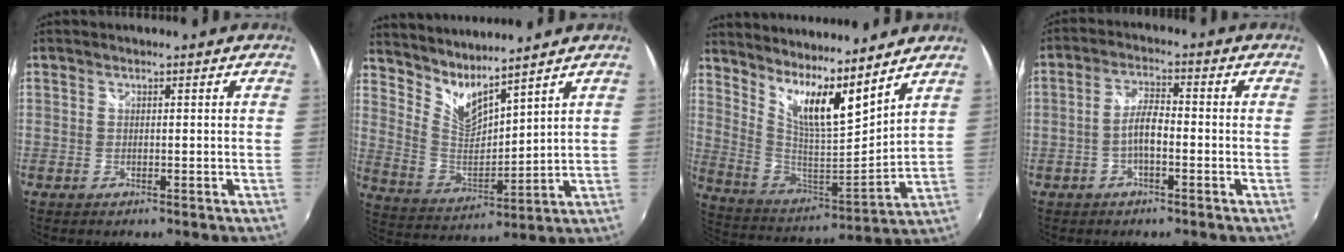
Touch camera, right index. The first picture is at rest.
{"total": 8.4, "force": [7.4, 1.2, 3.7], "torque": [-0.073, -0.017, 0.148]}
{"total": 13.8, "force": [10.5, 2.0, 8.8], "torque": [-0.153, -0.017, 0.192]}
{"total": 4.2, "force": [-1.6, 1.3, 3.7], "torque": [-0.075, 0.010, -0.032]}